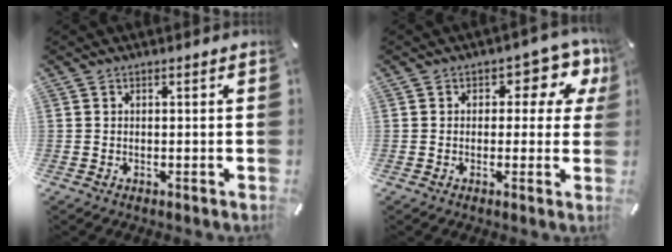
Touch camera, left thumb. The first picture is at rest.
{"total": 7.5, "force": [2.8, 4.5, 5.3], "torque": [-0.054, -0.020, 0.040]}